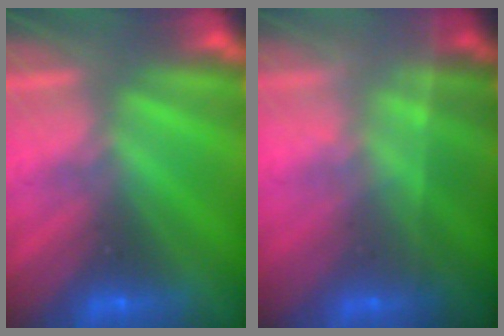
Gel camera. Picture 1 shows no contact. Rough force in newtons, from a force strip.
{"total": 1.7}